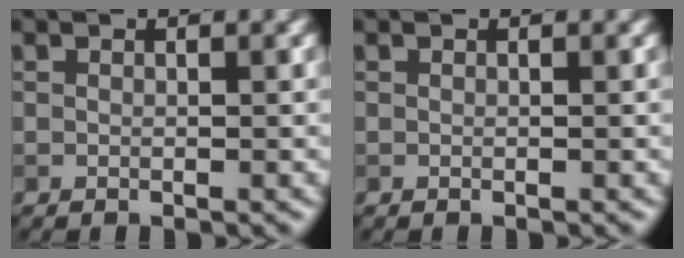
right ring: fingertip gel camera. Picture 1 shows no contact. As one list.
[{"total": 0.0}]